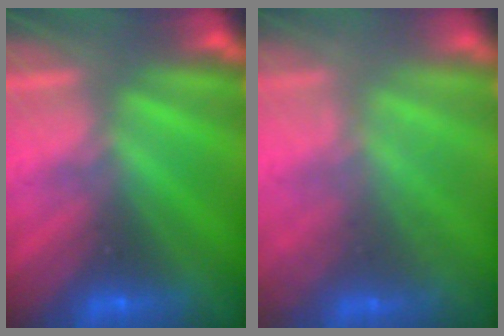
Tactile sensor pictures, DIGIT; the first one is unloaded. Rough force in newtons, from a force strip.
{"total": 1.6}